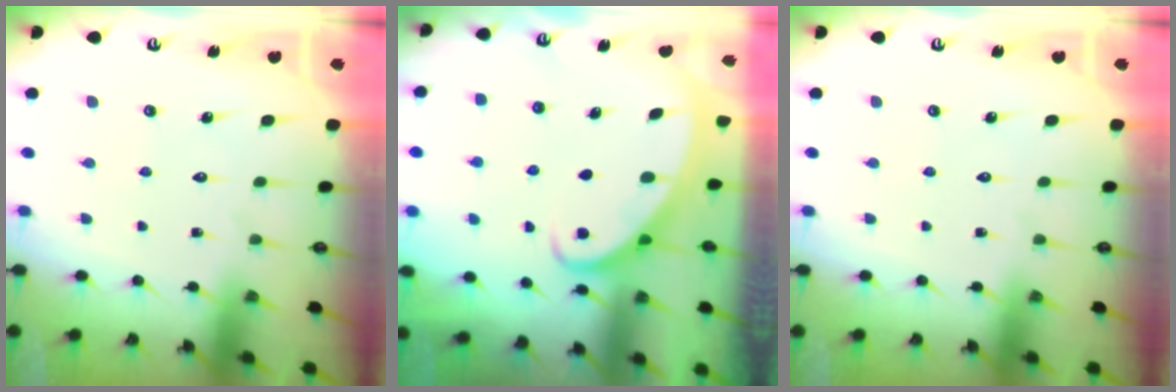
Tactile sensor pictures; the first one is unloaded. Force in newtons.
{"total": 2.8, "press": 2.7, "slide": 0.4}
{"total": 0.0}